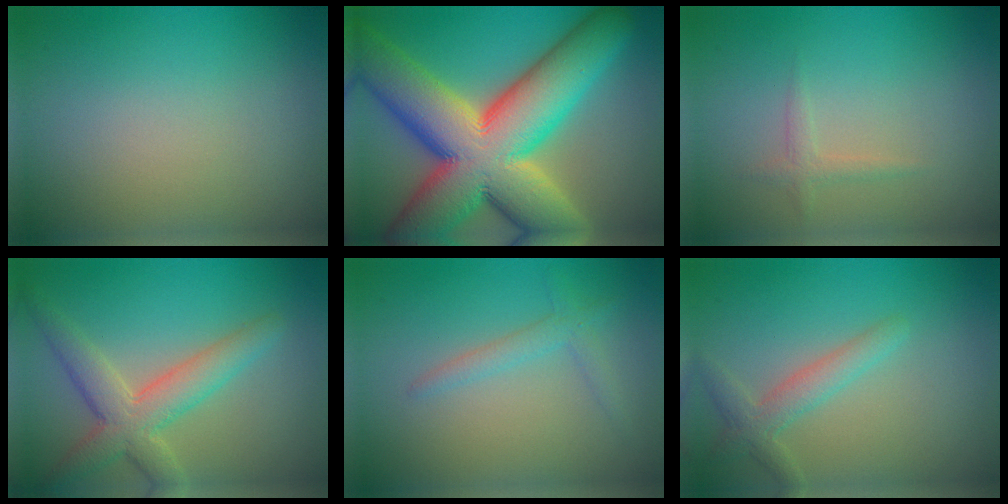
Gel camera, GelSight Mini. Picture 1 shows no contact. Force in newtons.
{"total": 18.1, "press": 18.1, "slide": 0.9}
{"total": 1.1, "press": 1.1, "slide": 0.0}
{"total": 5.0, "press": 5.0, "slide": 0.2}
{"total": 1.6, "press": 1.6, "slide": 0.1}
{"total": 2.5, "press": 2.5, "slide": 0.1}